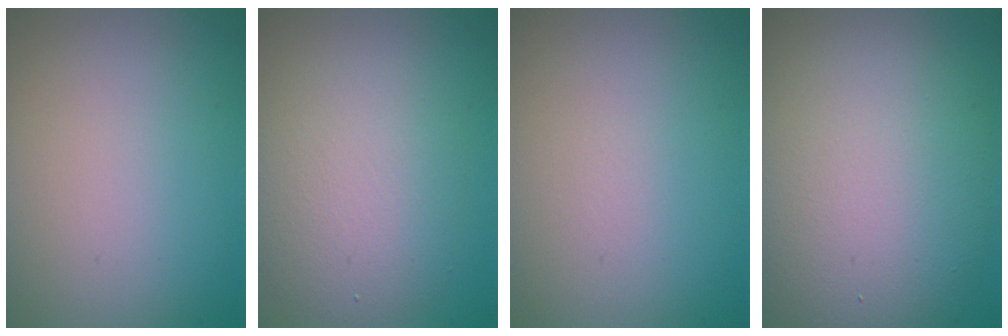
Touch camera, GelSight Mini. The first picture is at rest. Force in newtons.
{"total": 4.8, "press": 4.8, "slide": 0.2}
{"total": 0.0}
{"total": 10.0, "press": 10.0, "slide": 0.3}